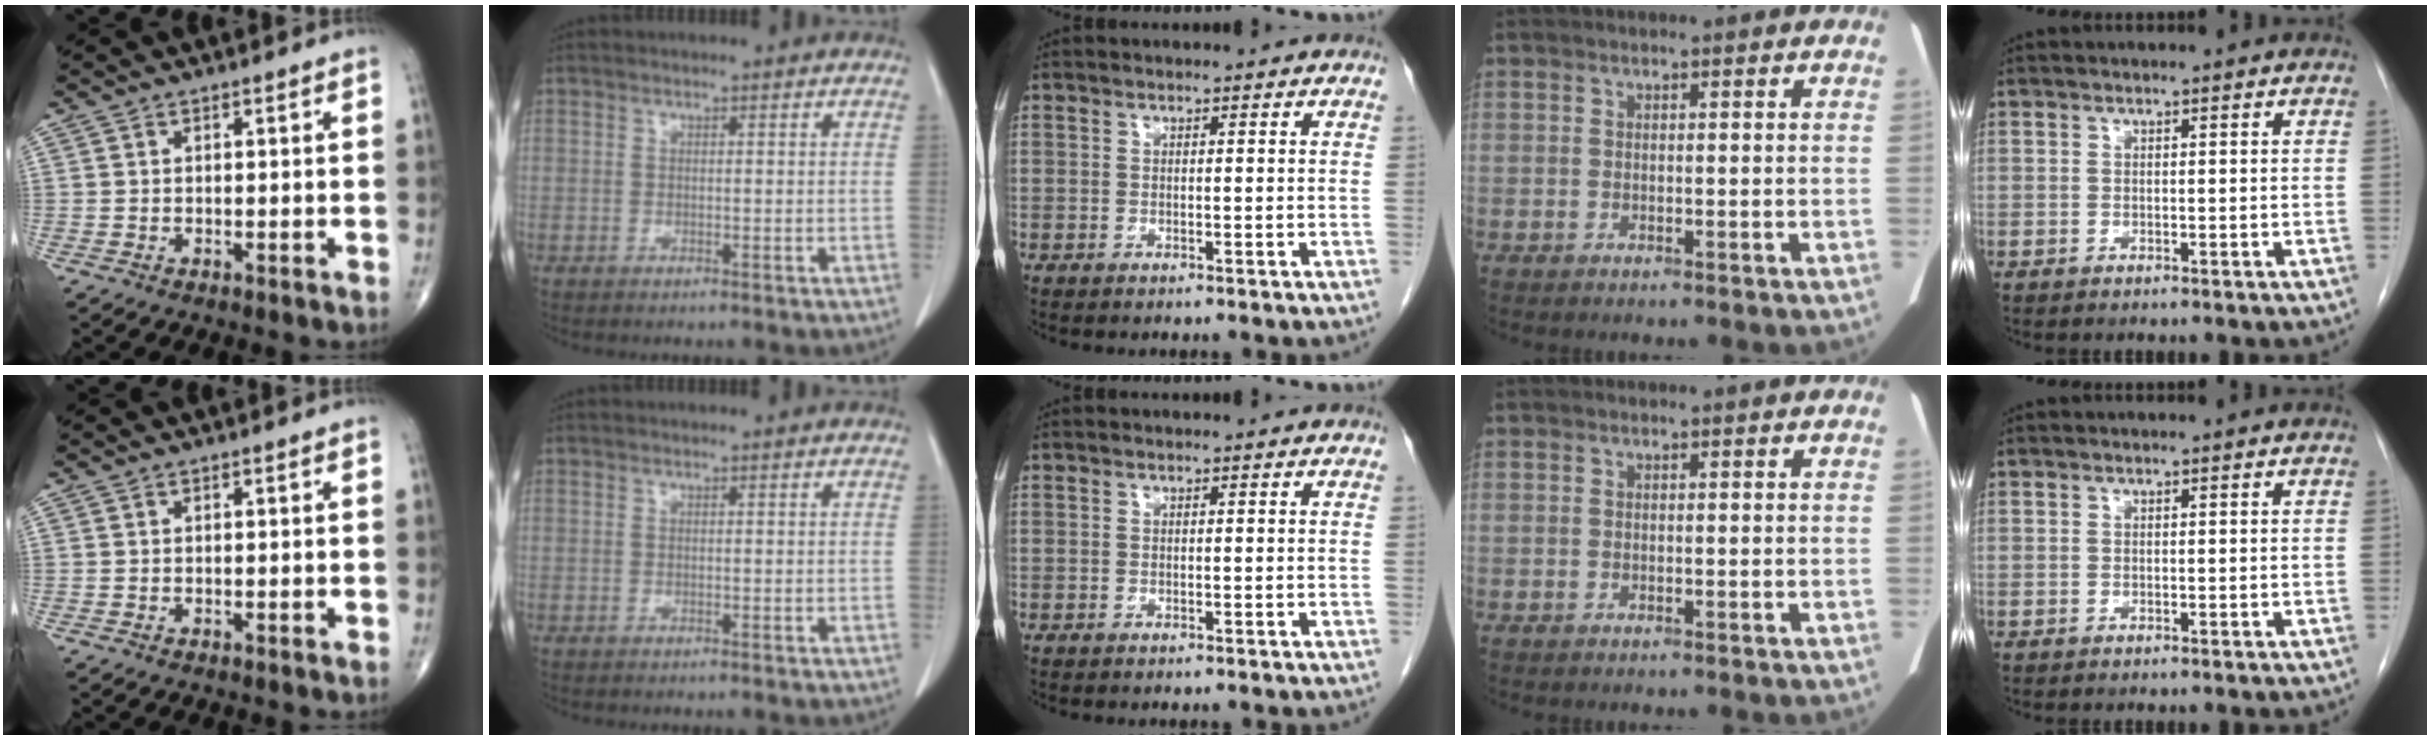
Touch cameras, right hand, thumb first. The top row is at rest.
{}